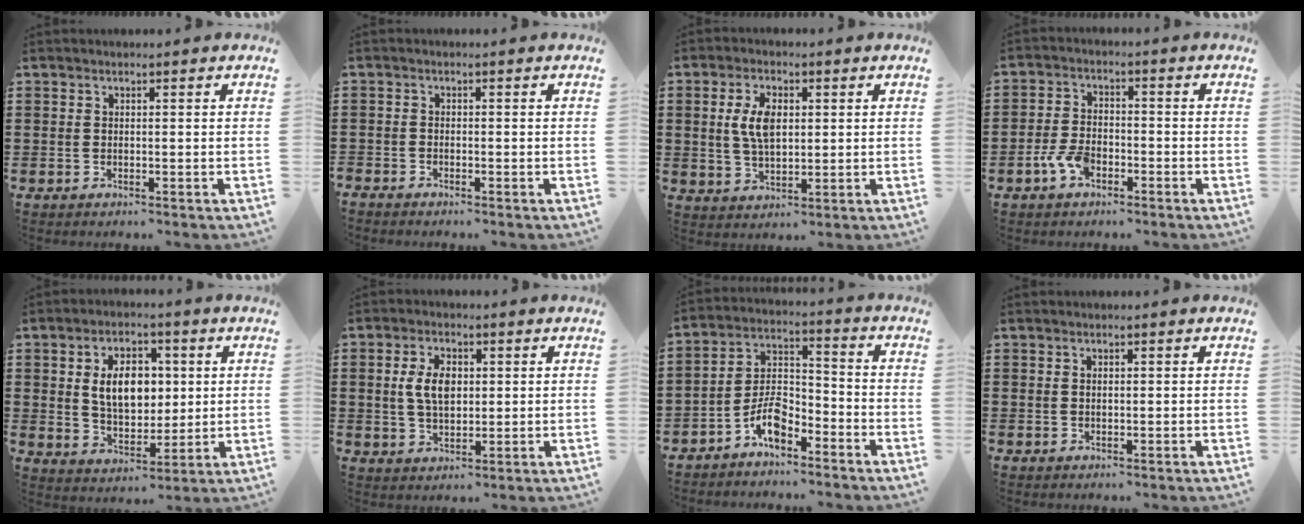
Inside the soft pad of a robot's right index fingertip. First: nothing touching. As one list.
[{"total": 1.0, "force": [-1.0, 0.2, 0.0], "torque": [-0.002, 0.002, -0.022]}, {"total": 6.2, "force": [1.0, 3.3, 5.1], "torque": [-0.115, 0.011, 0.013]}, {"total": 4.7, "force": [-2.6, 2.4, 3.0], "torque": [-0.079, 0.001, -0.055]}, {"total": 8.4, "force": [1.5, 5.5, 6.1], "torque": [-0.117, 0.008, 0.018]}, {"total": 5.7, "force": [1.0, 3.4, 4.6], "torque": [-0.096, 0.009, 0.011]}, {"total": 6.5, "force": [-4.6, 2.9, 3.7], "torque": [-0.082, 0.011, -0.091]}, {"total": 0.6, "force": [0.1, 0.3, 0.5], "torque": [-0.012, 0.001, 0.002]}]